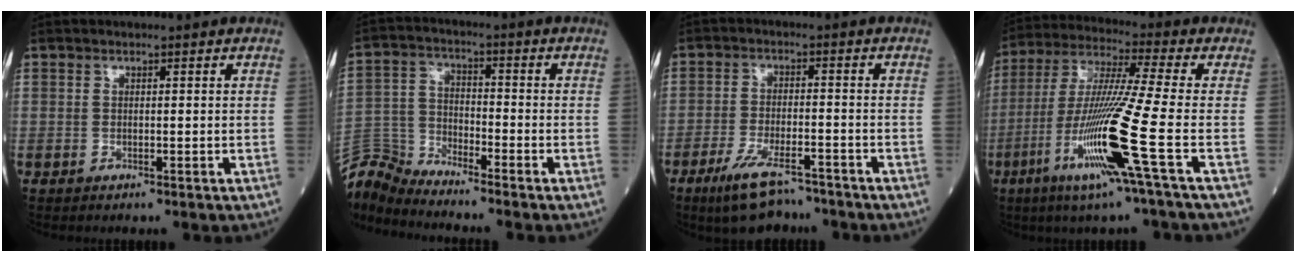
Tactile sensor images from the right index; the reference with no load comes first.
{"total": 8.3, "force": [-8.3, -0.9, -0.4], "torque": [-0.003, 0.013, -0.165]}
{"total": 8.2, "force": [-6.2, 2.2, 4.8], "torque": [-0.095, -0.013, -0.108]}
{"total": 15.7, "force": [-5.7, -2.2, 14.5], "torque": [-0.300, -0.027, -0.112]}